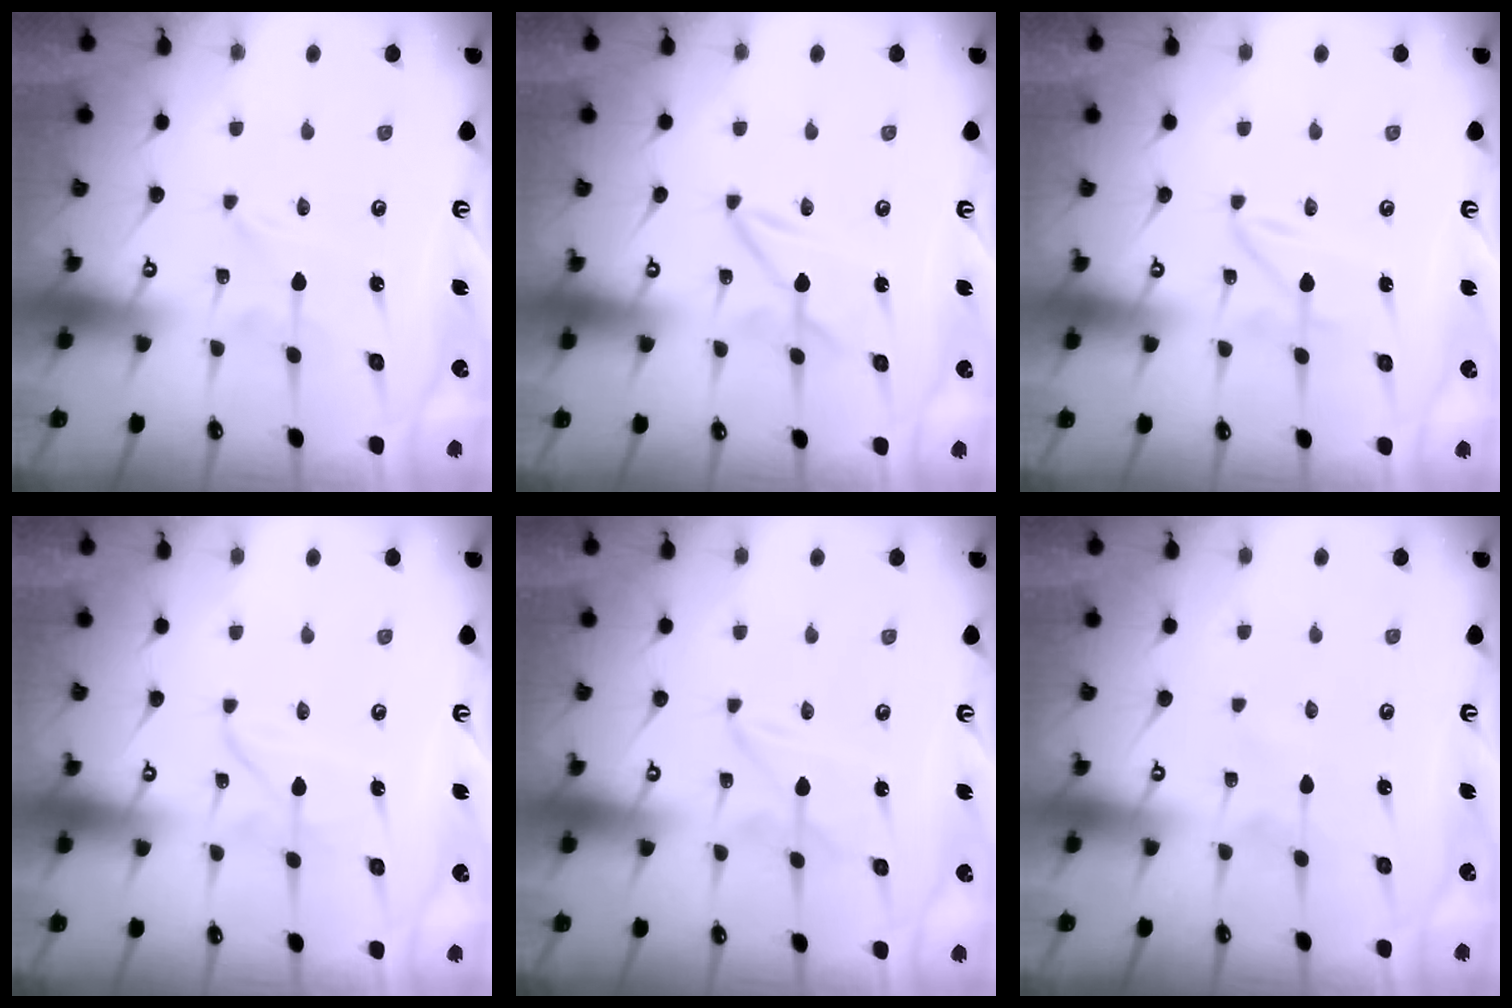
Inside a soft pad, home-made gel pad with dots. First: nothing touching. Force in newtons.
{"total": 1.8, "press": 1.8, "slide": 0.2}
{"total": 1.9, "press": 1.9, "slide": 0.2}
{"total": 1.9, "press": 1.9, "slide": 0.2}
{"total": 2.7, "press": 2.7, "slide": 0.3}
{"total": 1.1, "press": 1.1, "slide": 0.2}